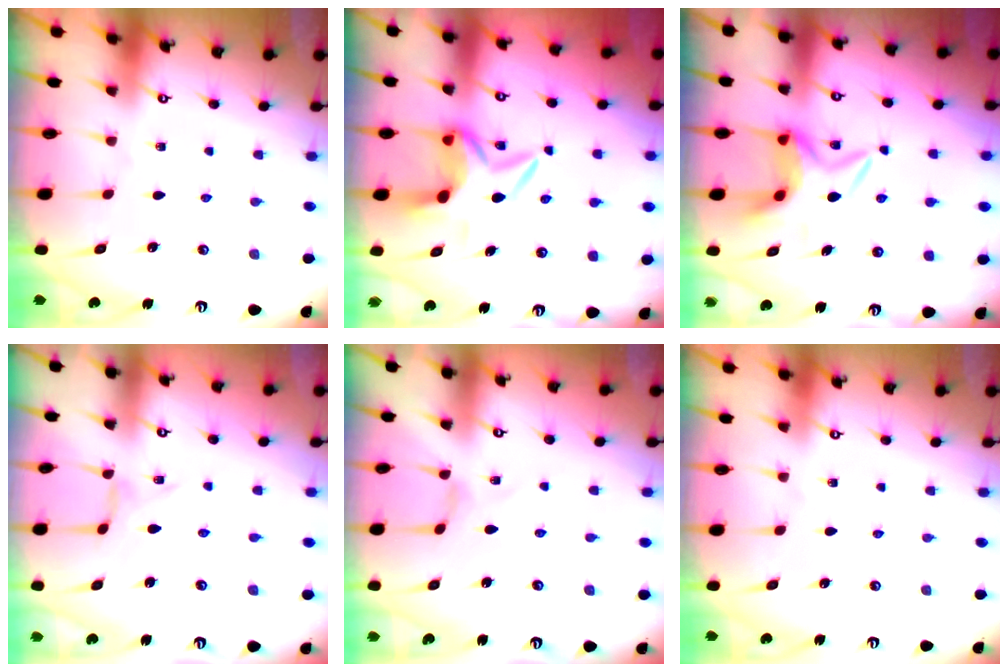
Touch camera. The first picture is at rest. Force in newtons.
{"total": 6.3, "press": 6.2, "slide": 1.2}
{"total": 7.5, "press": 7.5, "slide": 0.7}
{"total": 0.0}
{"total": 0.6, "press": 0.6, "slide": 0.2}
{"total": 0.0}